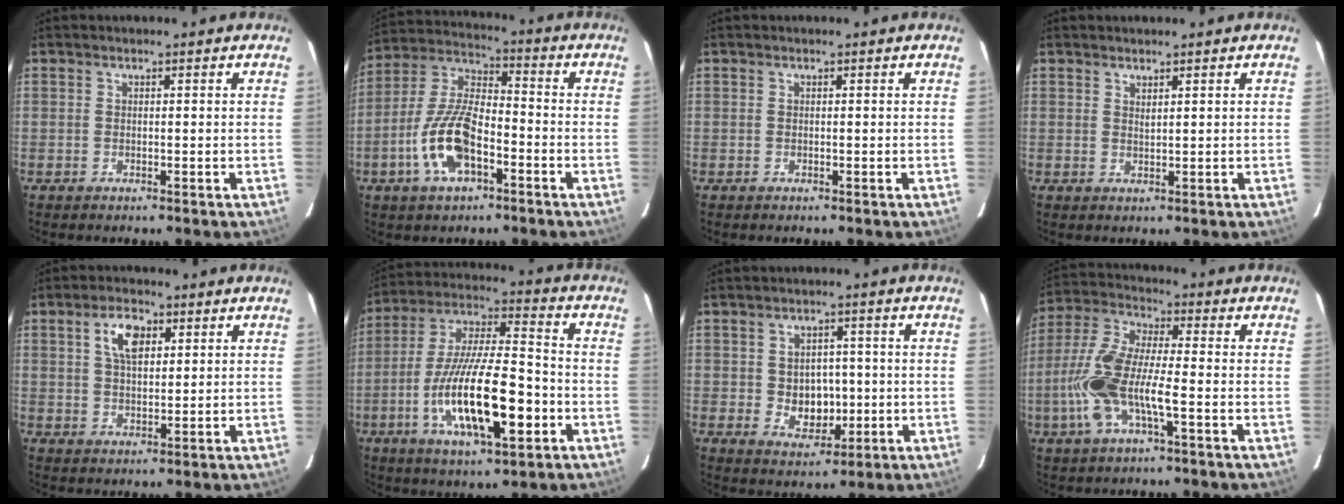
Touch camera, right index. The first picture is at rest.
{"total": 13.3, "force": [-5.4, 5.7, 10.7], "torque": [-0.229, 0.003, -0.103]}
{"total": 0.0}
{"total": 1.1, "force": [1.0, 0.2, 0.6], "torque": [-0.010, 0.000, 0.018]}
{"total": 6.1, "force": [2.5, 3.1, 4.7], "torque": [-0.083, 0.013, 0.046]}
{"total": 20.0, "force": [-6.4, 5.6, 18.1], "torque": [-0.343, -0.010, -0.109]}
{"total": 6.7, "force": [-0.6, 5.5, 3.8], "torque": [-0.071, 0.003, 0.006]}
{"total": 13.6, "force": [-3.8, 3.8, 12.4], "torque": [-0.272, 0.000, -0.078]}